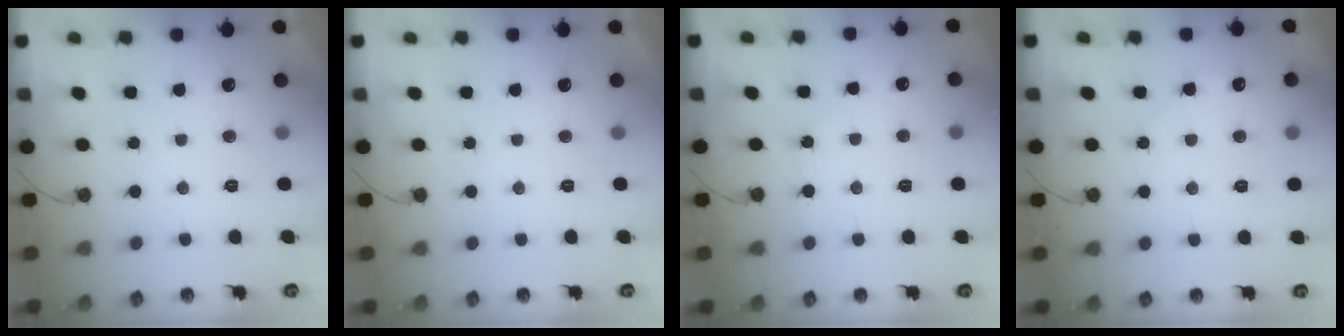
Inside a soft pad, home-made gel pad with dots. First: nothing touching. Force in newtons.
{"total": 0.0}
{"total": 2.4, "press": 2.3, "slide": 0.4}
{"total": 4.8, "press": 4.8, "slide": 0.6}